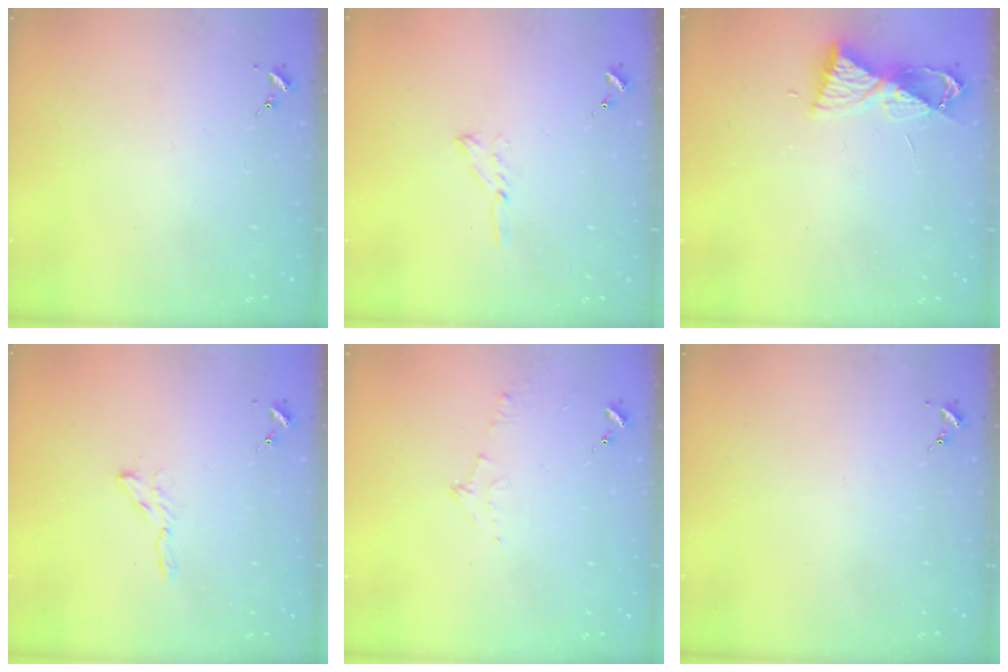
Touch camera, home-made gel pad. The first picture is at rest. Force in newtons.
{"total": 4.8, "press": 4.8, "slide": 0.4}
{"total": 8.2, "press": 8.2, "slide": 0.8}
{"total": 2.9, "press": 2.9, "slide": 0.3}
{"total": 7.2, "press": 7.2, "slide": 0.8}
{"total": 0.0}